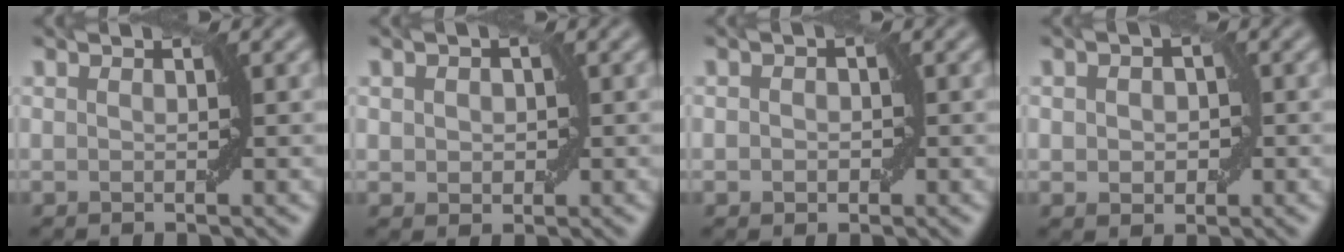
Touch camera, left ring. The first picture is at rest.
{"total": 1.7, "force": [0.2, 1.5, 0.9], "torque": [-0.010, 0.001, 0.003]}
{"total": 1.3, "force": [-0.2, 1.0, 0.7], "torque": [-0.003, 0.001, -0.004]}
{"total": 2.6, "force": [0.0, 1.9, 1.7], "torque": [-0.017, 0.002, -0.003]}